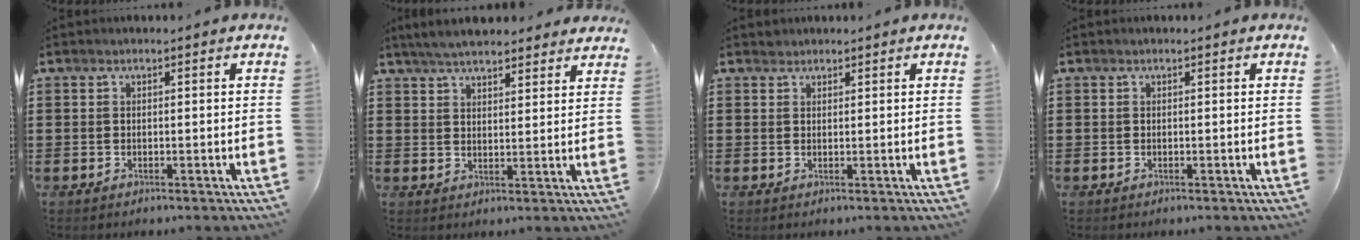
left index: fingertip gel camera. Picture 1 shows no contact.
{"total": 5.1, "force": [4.7, 1.2, 1.4], "torque": [-0.042, -0.005, 0.089]}
{"total": 0.9, "force": [0.8, 0.4, 0.0], "torque": [-0.002, 0.000, 0.017]}
{"total": 0.0}